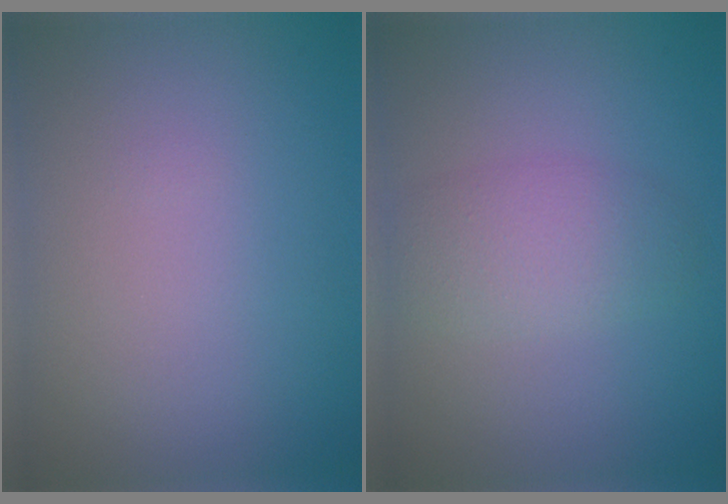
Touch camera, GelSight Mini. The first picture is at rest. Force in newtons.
{"total": 2.9, "press": 2.9, "slide": 0.1}